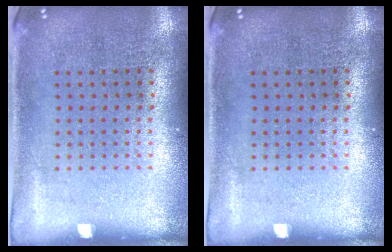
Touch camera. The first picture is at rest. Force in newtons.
{"total": 0.0}